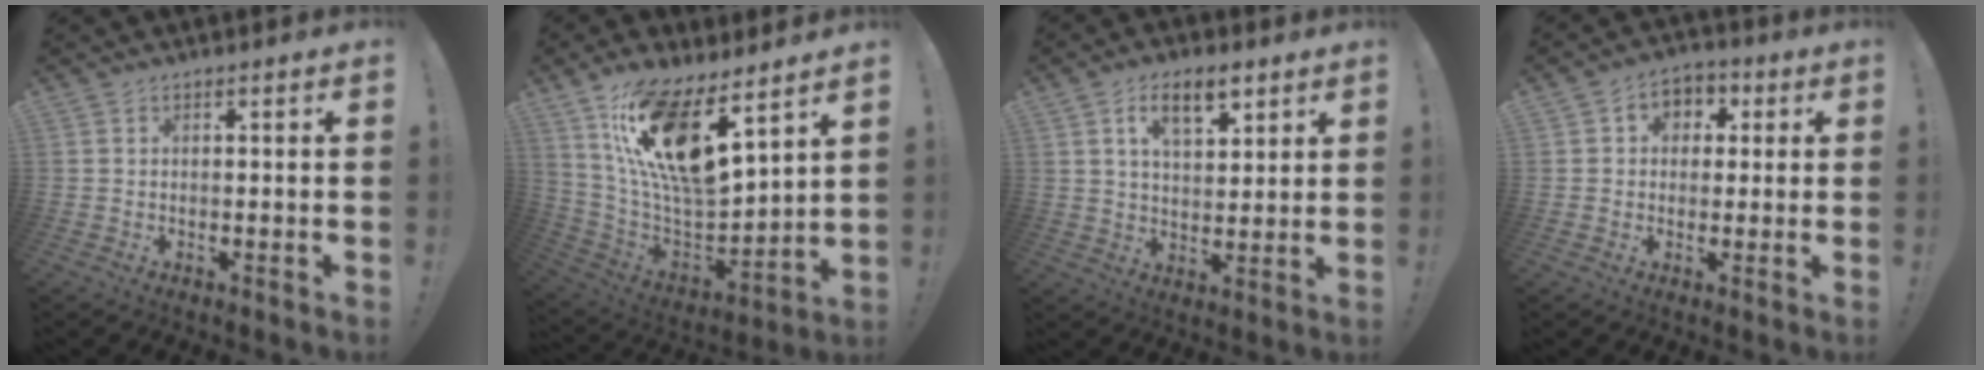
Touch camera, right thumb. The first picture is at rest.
{"total": 17.9, "force": [10.6, 5.7, 13.3], "torque": [-0.255, -0.080, 0.187]}
{"total": 9.8, "force": [5.2, 4.8, 6.8], "torque": [-0.107, -0.008, 0.094]}
{"total": 5.7, "force": [0.4, 5.2, 2.2], "torque": [-0.023, 0.006, 0.009]}